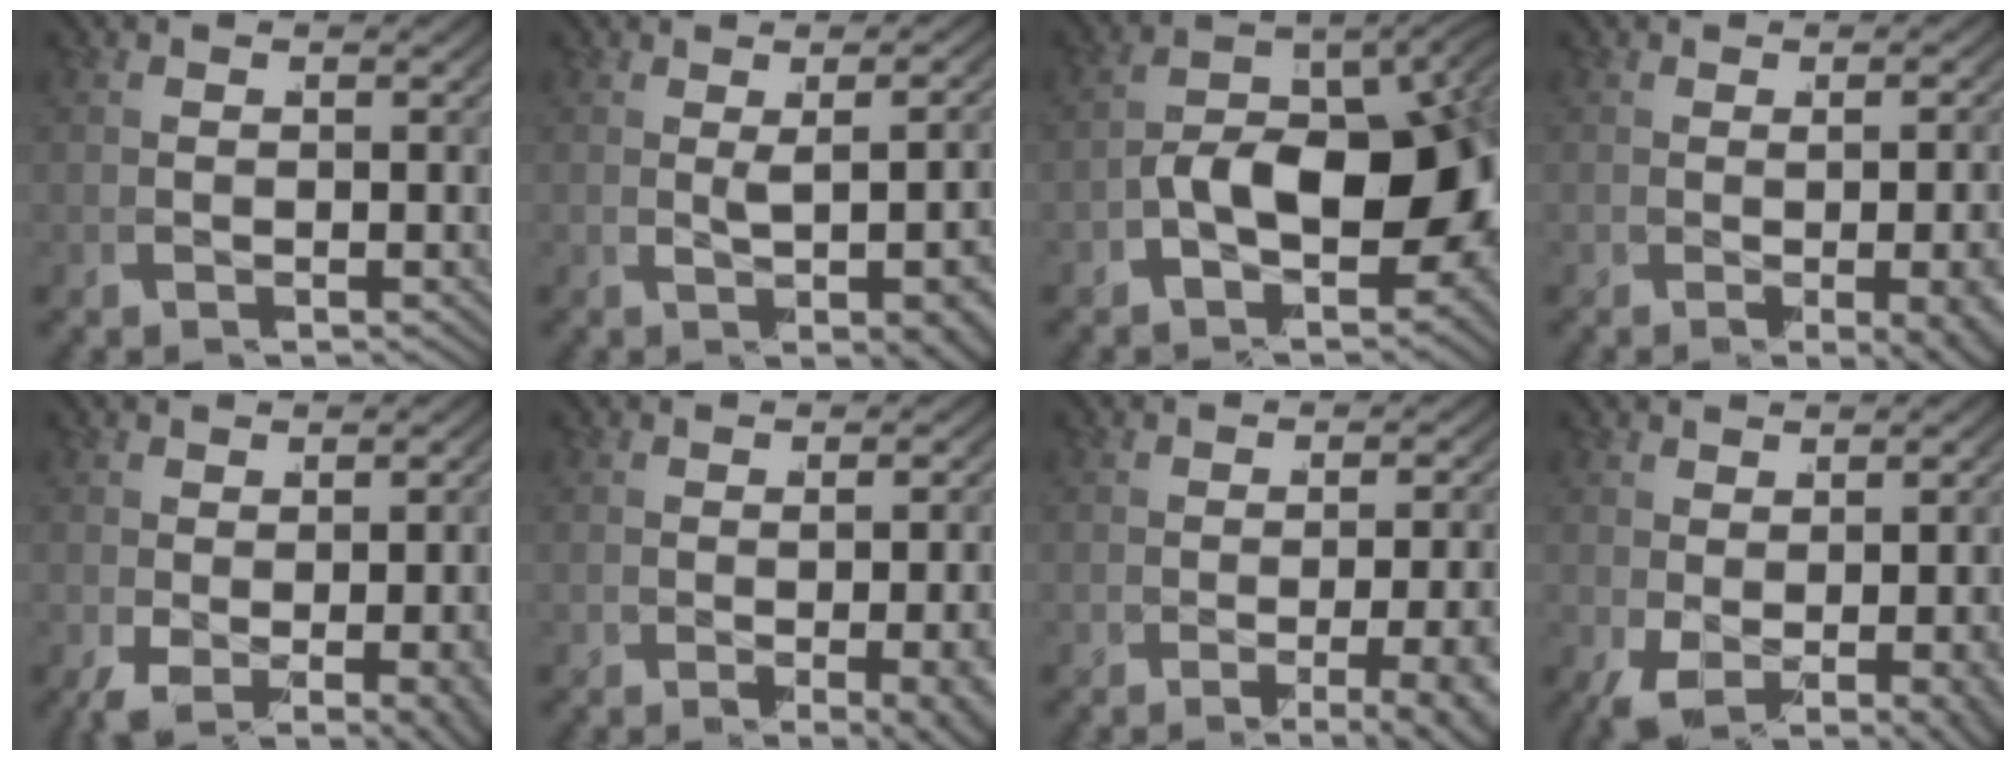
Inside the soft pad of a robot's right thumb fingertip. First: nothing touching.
{"total": 4.3, "force": [0.2, 1.1, 4.1], "torque": [-0.047, 0.009, 0.008]}
{"total": 9.8, "force": [-2.7, 6.0, 7.3], "torque": [-0.108, -0.029, -0.032]}
{"total": 4.2, "force": [-0.8, 0.8, 4.1], "torque": [-0.042, -0.006, -0.005]}
{"total": 3.1, "force": [-0.5, 0.5, 3.0], "torque": [-0.033, -0.015, 0.004]}
{"total": 4.3, "force": [-0.9, 0.8, 4.1], "torque": [-0.044, -0.007, -0.007]}
{"total": 6.4, "force": [-2.5, 1.7, 5.7], "torque": [-0.060, 0.004, -0.040]}
{"total": 3.2, "force": [-0.4, 1.0, 3.0], "torque": [-0.034, -0.016, 0.011]}